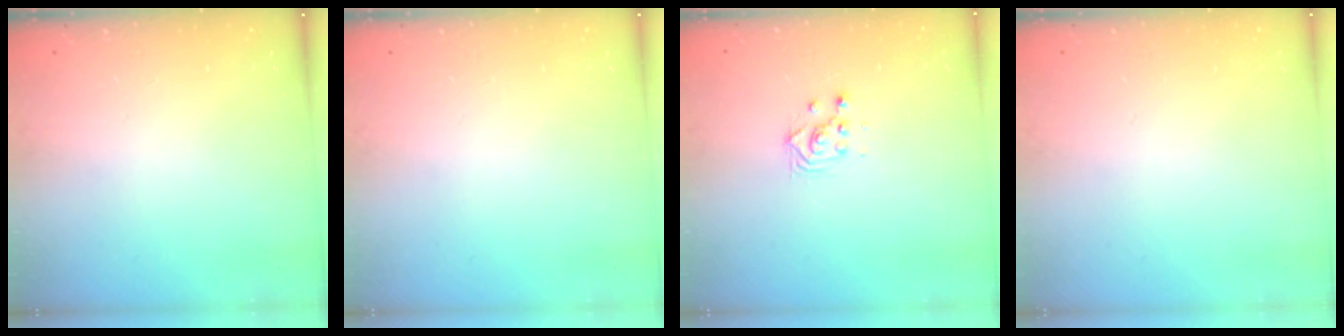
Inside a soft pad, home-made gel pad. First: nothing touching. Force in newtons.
{"total": 0.0}
{"total": 2.8, "press": 2.8, "slide": 0.2}
{"total": 0.0}